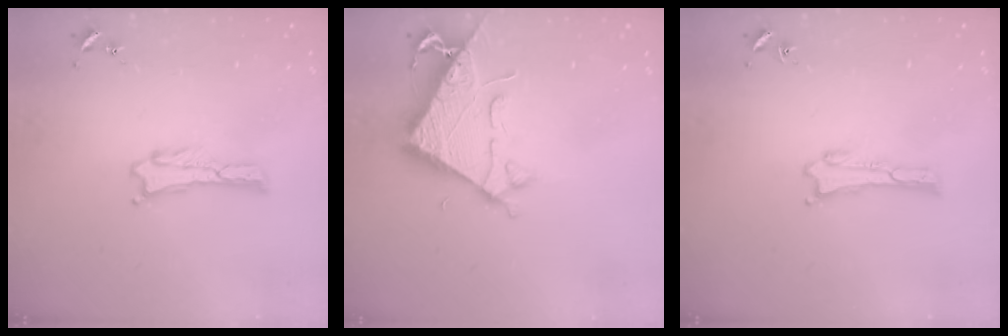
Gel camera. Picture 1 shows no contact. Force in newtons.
{"total": 6.8, "press": 6.7, "slide": 0.6}
{"total": 0.0}